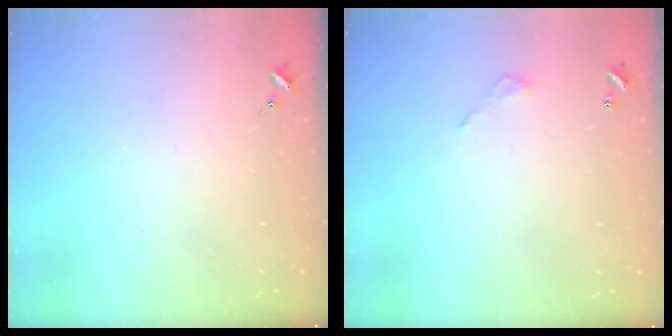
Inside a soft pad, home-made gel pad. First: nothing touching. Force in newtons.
{"total": 3.1, "press": 3.0, "slide": 0.3}